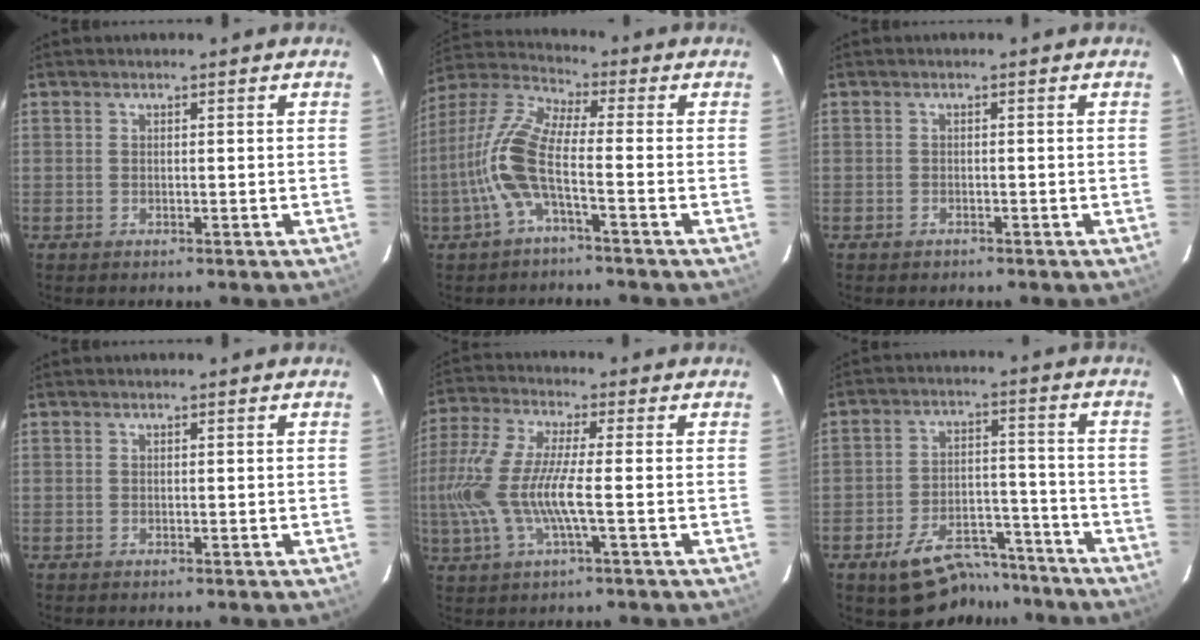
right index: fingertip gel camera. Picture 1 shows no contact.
{"total": 10.7, "force": [-3.2, 2.0, 10.1], "torque": [-0.229, 0.007, -0.068]}
{"total": 1.0, "force": [-0.8, 0.7, 0.0], "torque": [-0.003, 0.003, -0.012]}
{"total": 0.0}
{"total": 12.9, "force": [-2.2, 2.0, 12.5], "torque": [-0.259, -0.006, -0.044]}
{"total": 13.7, "force": [-10.8, 6.5, 5.4], "torque": [-0.106, 0.028, -0.144]}